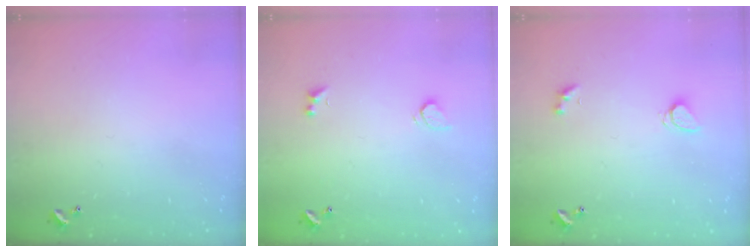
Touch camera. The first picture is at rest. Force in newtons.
{"total": 2.0, "press": 1.7, "slide": 1.0}
{"total": 1.6, "press": 1.6, "slide": 0.3}